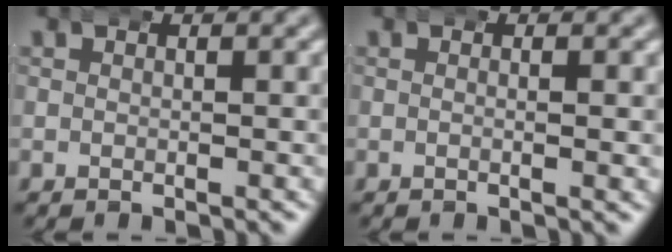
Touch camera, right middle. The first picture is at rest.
{"total": 1.0, "force": [0.0, 0.1, 1.0], "torque": [-0.016, 0.004, -0.004]}